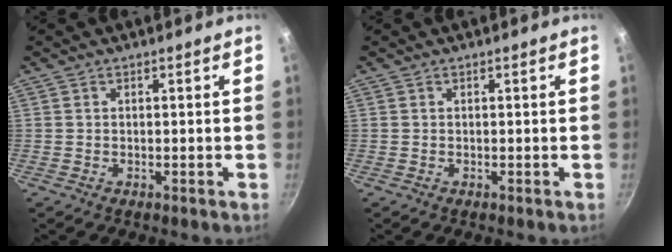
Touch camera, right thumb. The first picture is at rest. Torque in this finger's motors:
{"motor_torque": [-0.21, -0.22, -0.16, -0.34, 0.01]}